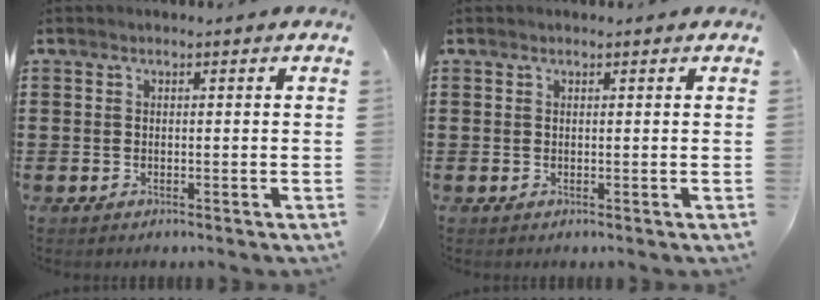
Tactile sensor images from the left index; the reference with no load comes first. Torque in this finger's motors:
{"motor_torque": [0.02, 0.61, -0.01, -0.01]}